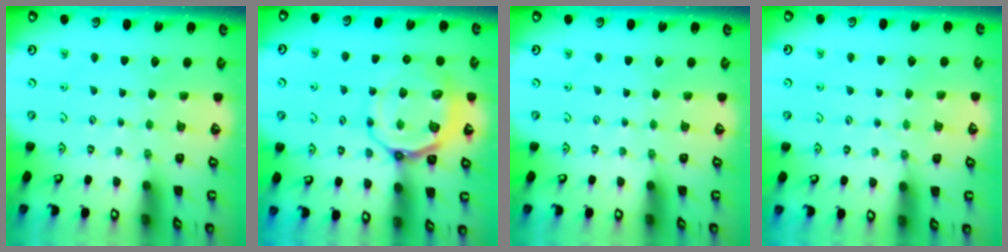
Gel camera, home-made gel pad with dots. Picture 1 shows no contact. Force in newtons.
{"total": 13.3, "press": 13.0, "slide": 2.9}
{"total": 0.0}
{"total": 4.5, "press": 4.5, "slide": 0.6}